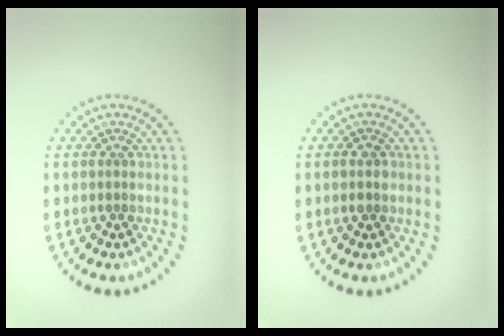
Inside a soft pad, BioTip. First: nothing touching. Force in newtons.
{"total": 1.6, "press": 1.6, "slide": 0.1}